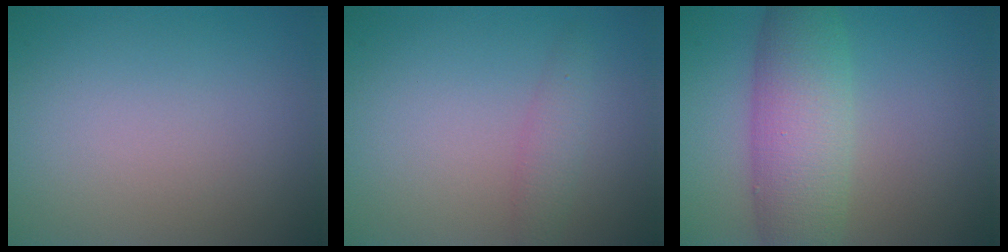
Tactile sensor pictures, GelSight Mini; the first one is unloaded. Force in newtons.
{"total": 1.7, "press": 1.7, "slide": 0.1}
{"total": 7.1, "press": 7.1, "slide": 0.2}